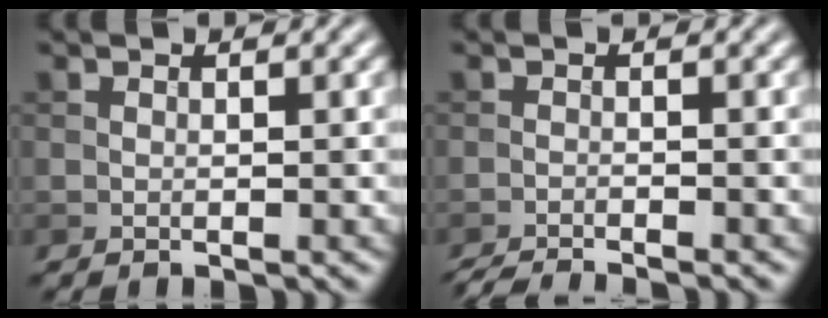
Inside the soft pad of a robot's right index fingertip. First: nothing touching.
{"total": 3.5, "force": [-3.2, 0.3, 1.3], "torque": [-0.023, -0.012, -0.059]}